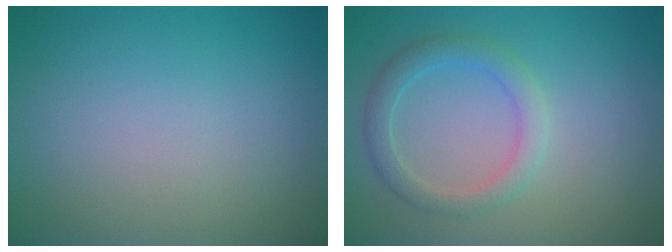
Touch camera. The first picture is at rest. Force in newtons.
{"total": 2.7, "press": 2.7, "slide": 0.0}